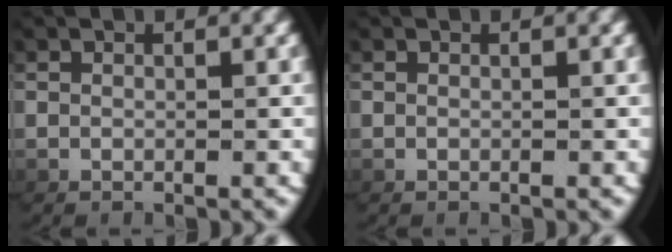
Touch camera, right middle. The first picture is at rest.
{"total": 0.0}